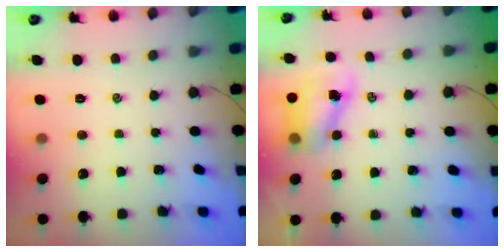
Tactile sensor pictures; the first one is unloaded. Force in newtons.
{"total": 7.9, "press": 7.8, "slide": 1.3}